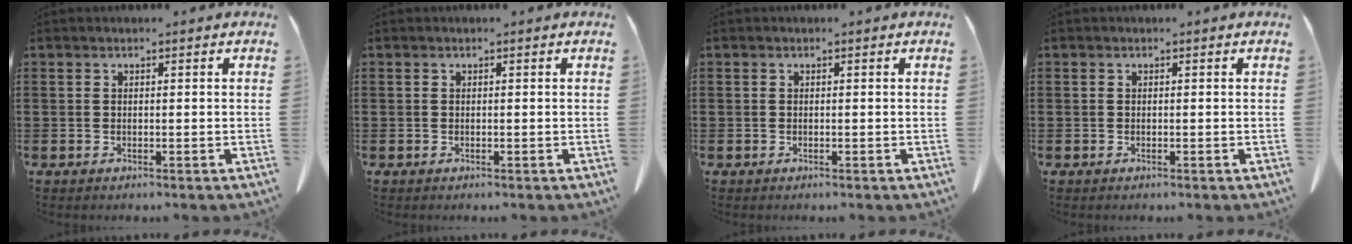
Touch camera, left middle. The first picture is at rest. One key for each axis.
{"total": 0.0}
{"total": 0.0}
{"total": 0.0}